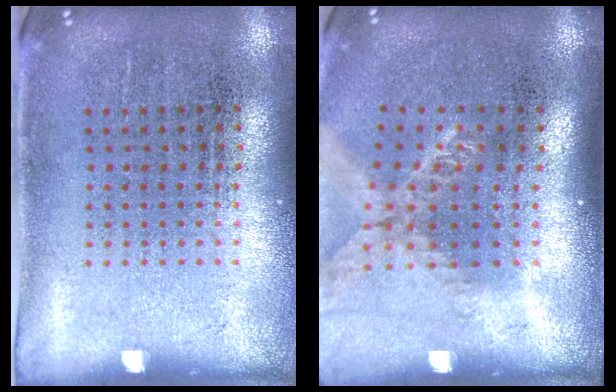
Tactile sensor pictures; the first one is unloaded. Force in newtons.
{"total": 1.7, "press": 1.3, "slide": 1.0}